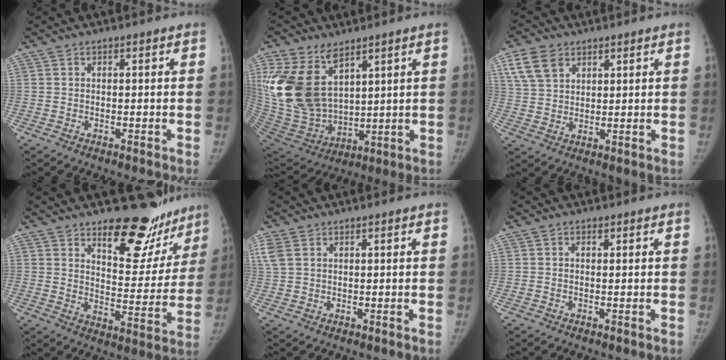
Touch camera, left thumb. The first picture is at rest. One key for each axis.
{"total": 19.7, "fx": 8.7, "fy": 11.6, "fz": 13.4, "tx": -0.264, "ty": -0.045, "tz": 0.188}
{"total": 7.9, "fx": 4.2, "fy": 5.3, "fz": 4.1, "tx": -0.068, "ty": -0.009, "tz": 0.086}
{"total": 17.4, "fx": 13.5, "fy": 7.7, "fz": 7.7, "tx": -0.036, "ty": -0.113, "tz": 0.182}
{"total": 4.7, "fx": 2.1, "fy": 2.9, "fz": 3.0, "tx": -0.092, "ty": 0.012, "tz": 0.051}
{"total": 0.0}